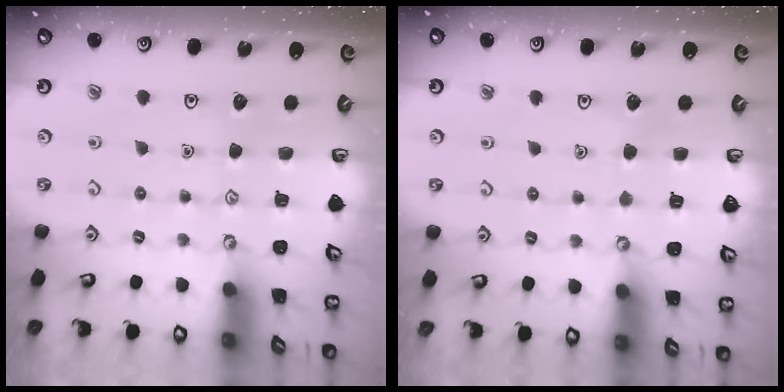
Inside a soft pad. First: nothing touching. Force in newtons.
{"total": 1.4, "press": 1.4, "slide": 0.1}